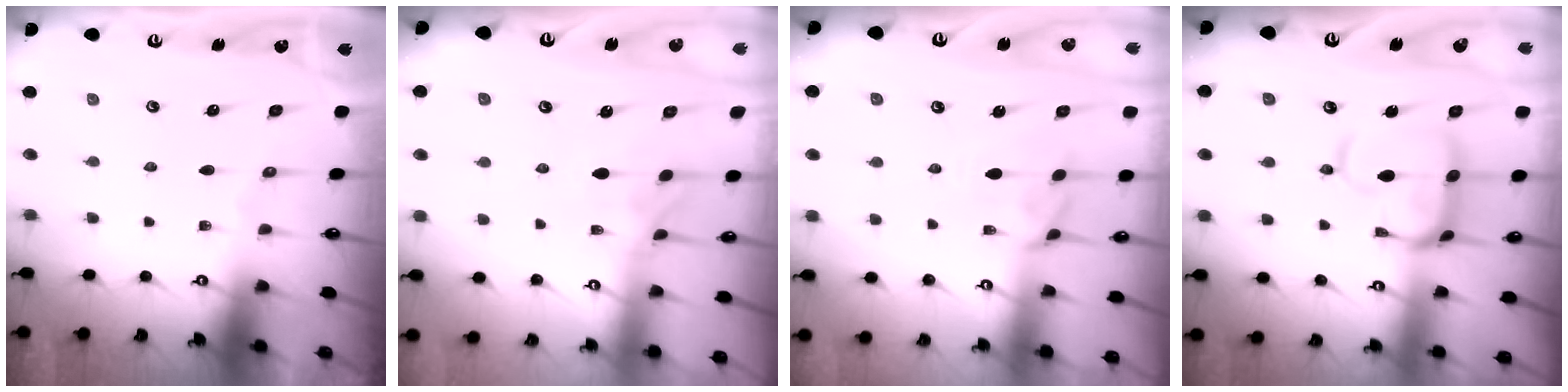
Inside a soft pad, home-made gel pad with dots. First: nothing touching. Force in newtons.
{"total": 0.9, "press": 0.1, "slide": 0.9}
{"total": 1.7, "press": 1.4, "slide": 0.9}
{"total": 12.1, "press": 12.0, "slide": 1.4}